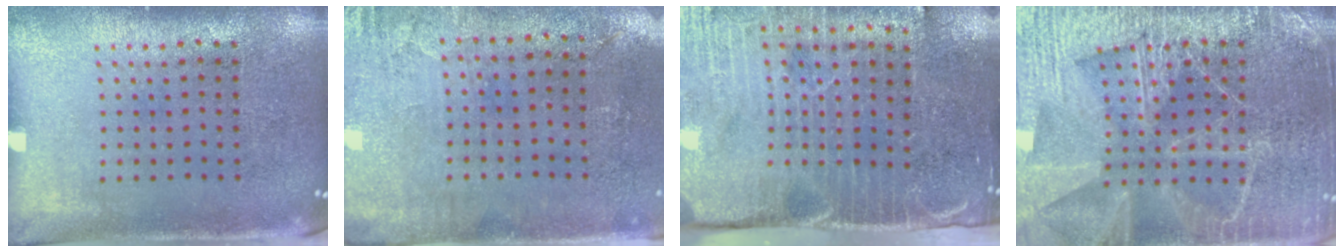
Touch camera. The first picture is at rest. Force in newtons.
{"total": 2.8, "press": 2.4, "slide": 1.6}
{"total": 4.5, "press": 3.7, "slide": 2.6}
{"total": 6.3, "press": 6.3, "slide": 0.7}